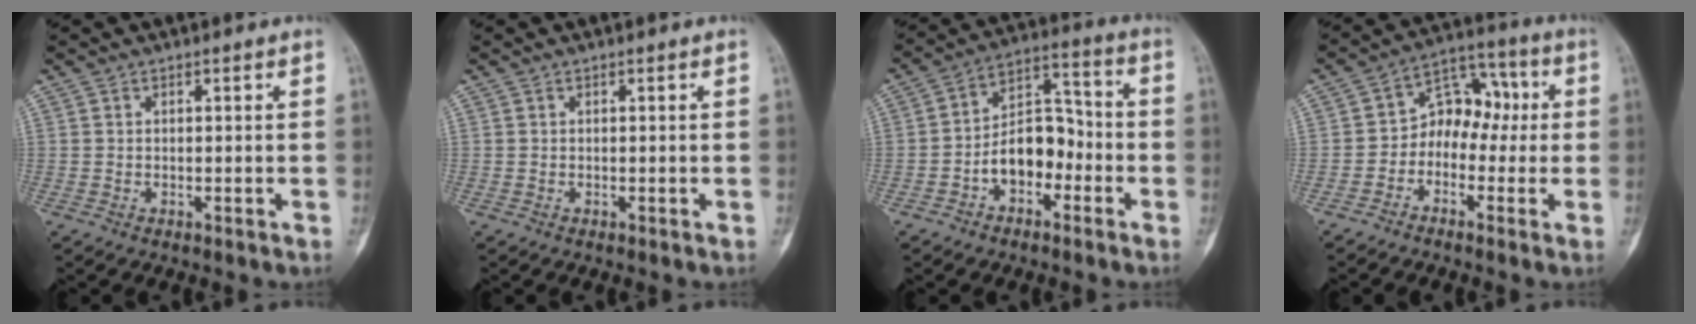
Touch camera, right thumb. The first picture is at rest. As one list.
[{"total": 0.0}, {"total": 10.9, "force": [-3.6, 7.2, 7.4], "torque": [-0.096, 0.054, -0.071]}, {"total": 9.4, "force": [-1.0, 7.1, 6.1], "torque": [-0.052, 0.045, -0.034]}]